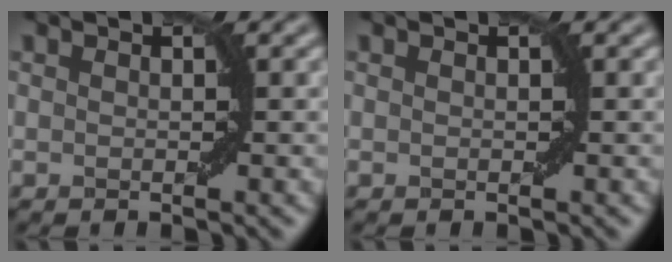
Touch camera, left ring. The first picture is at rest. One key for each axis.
{"total": 0.0}